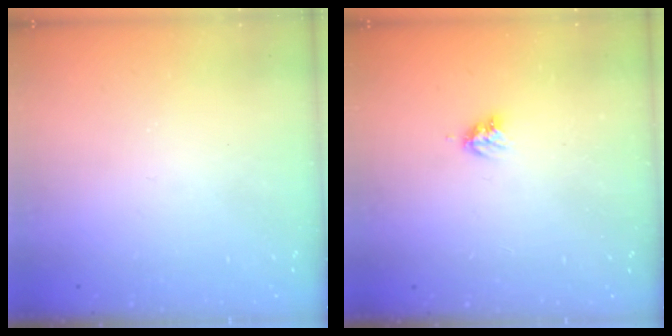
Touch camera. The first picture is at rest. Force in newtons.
{"total": 3.5, "press": 3.4, "slide": 0.5}